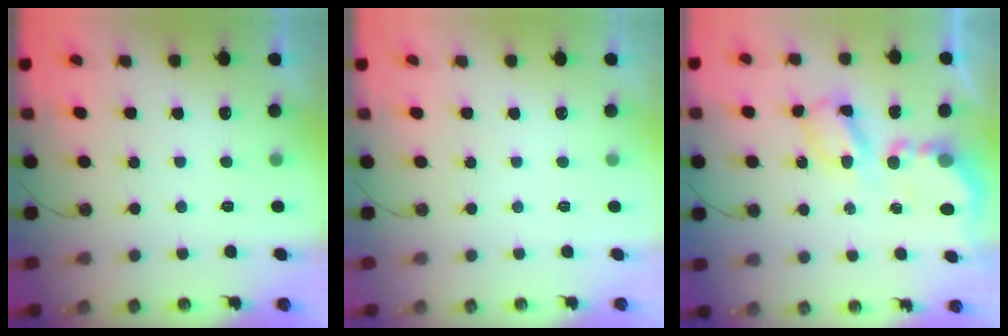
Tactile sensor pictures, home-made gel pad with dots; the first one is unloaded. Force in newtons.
{"total": 0.0}
{"total": 7.3, "press": 7.3, "slide": 0.5}